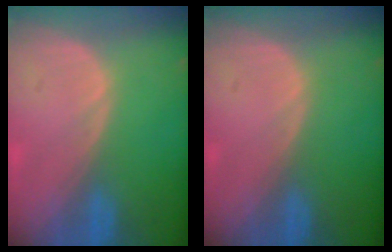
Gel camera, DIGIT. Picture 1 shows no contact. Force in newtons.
{"total": 0.0}